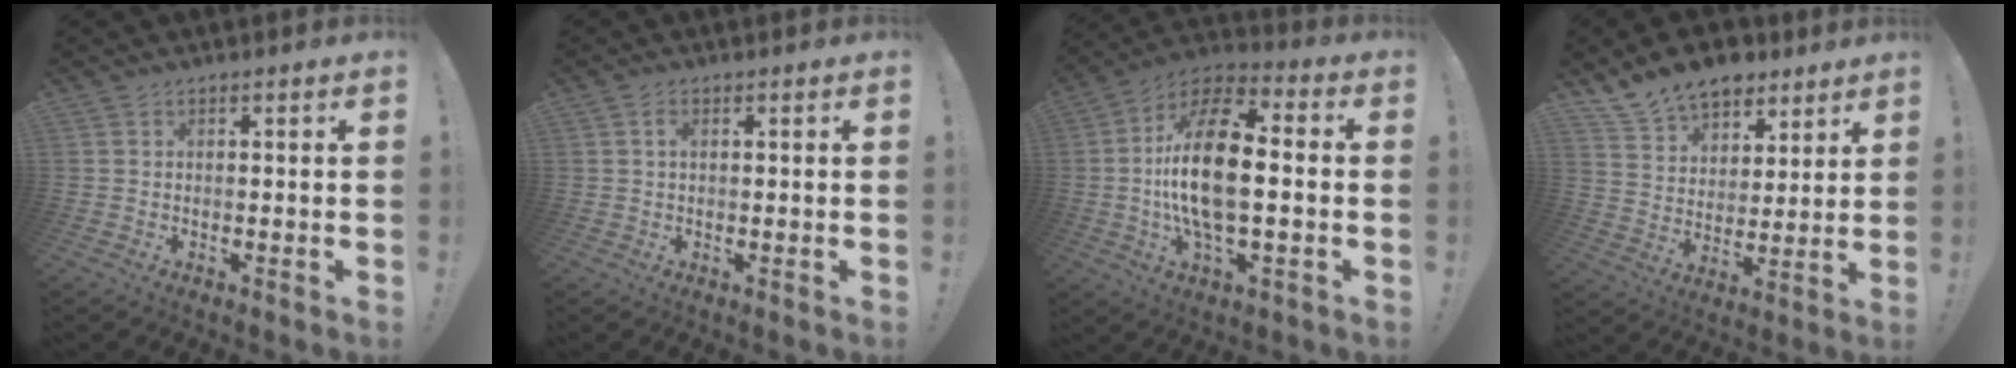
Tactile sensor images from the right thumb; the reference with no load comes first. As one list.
[{"total": 1.5, "force": [0.6, 0.9, 1.1], "torque": [-0.018, 0.001, 0.007]}, {"total": 19.3, "force": [-0.7, 8.4, 17.3], "torque": [-0.330, 0.006, -0.017]}, {"total": 13.2, "force": [10.0, 7.6, 3.9], "torque": [-0.067, -0.072, 0.191]}]